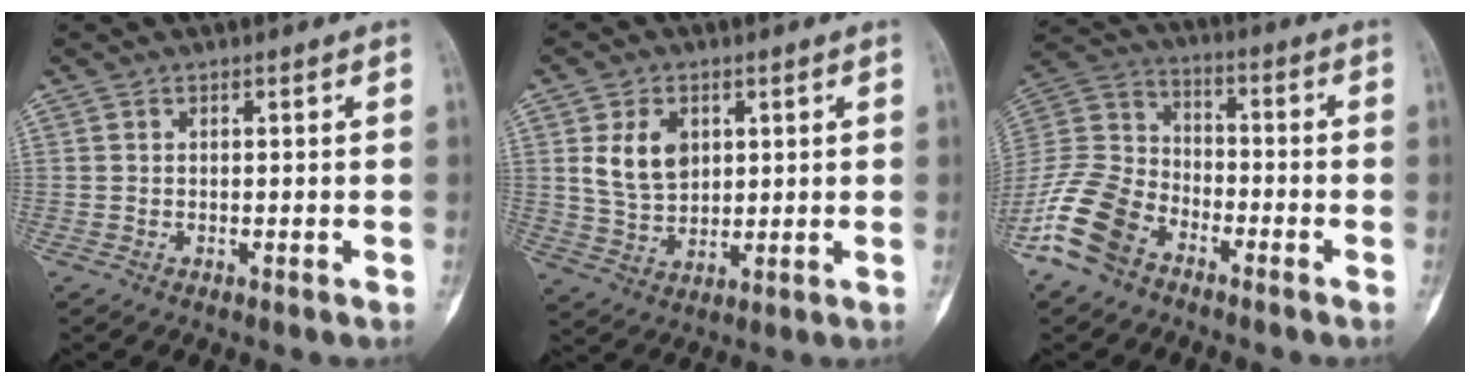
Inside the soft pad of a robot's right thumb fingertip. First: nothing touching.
{"total": 8.3, "force": [2.5, 5.8, 5.4], "torque": [-0.078, -0.014, 0.055]}
{"total": 13.2, "force": [-8.2, 8.1, 6.5], "torque": [-0.124, 0.047, -0.174]}